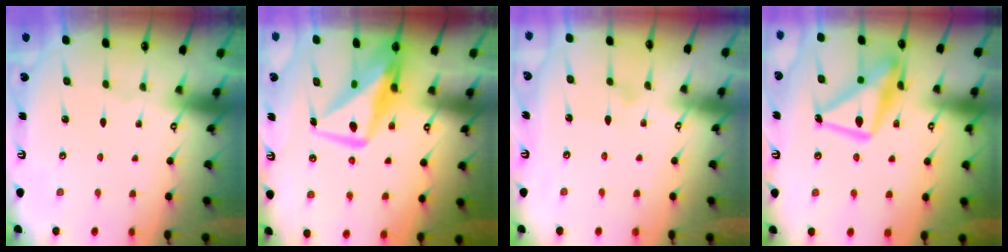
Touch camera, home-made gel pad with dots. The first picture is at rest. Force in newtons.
{"total": 13.8, "press": 13.8, "slide": 1.1}
{"total": 6.6, "press": 6.6, "slide": 0.3}
{"total": 16.7, "press": 16.6, "slide": 1.3}